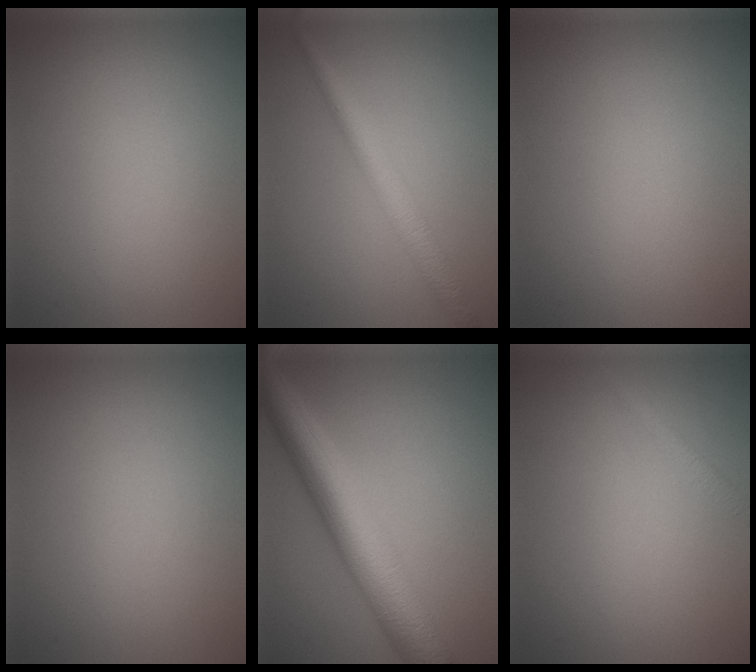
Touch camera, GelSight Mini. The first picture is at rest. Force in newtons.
{"total": 3.2, "press": 3.2, "slide": 0.2}
{"total": 0.0}
{"total": 0.0}
{"total": 8.4, "press": 8.4, "slide": 0.2}
{"total": 1.2, "press": 1.2, "slide": 0.0}